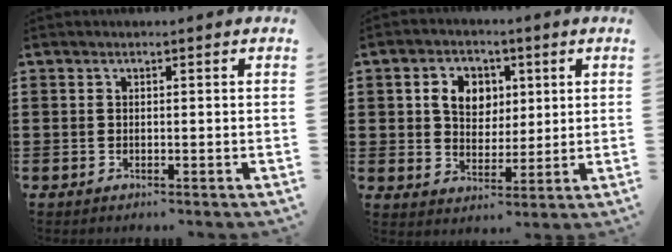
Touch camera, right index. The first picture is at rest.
{"total": 5.9, "force": [1.7, 4.7, 3.1], "torque": [-0.071, 0.015, 0.027]}